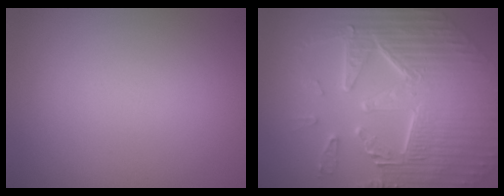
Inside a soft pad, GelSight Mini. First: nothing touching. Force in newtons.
{"total": 10.3, "press": 7.0, "slide": 7.5}